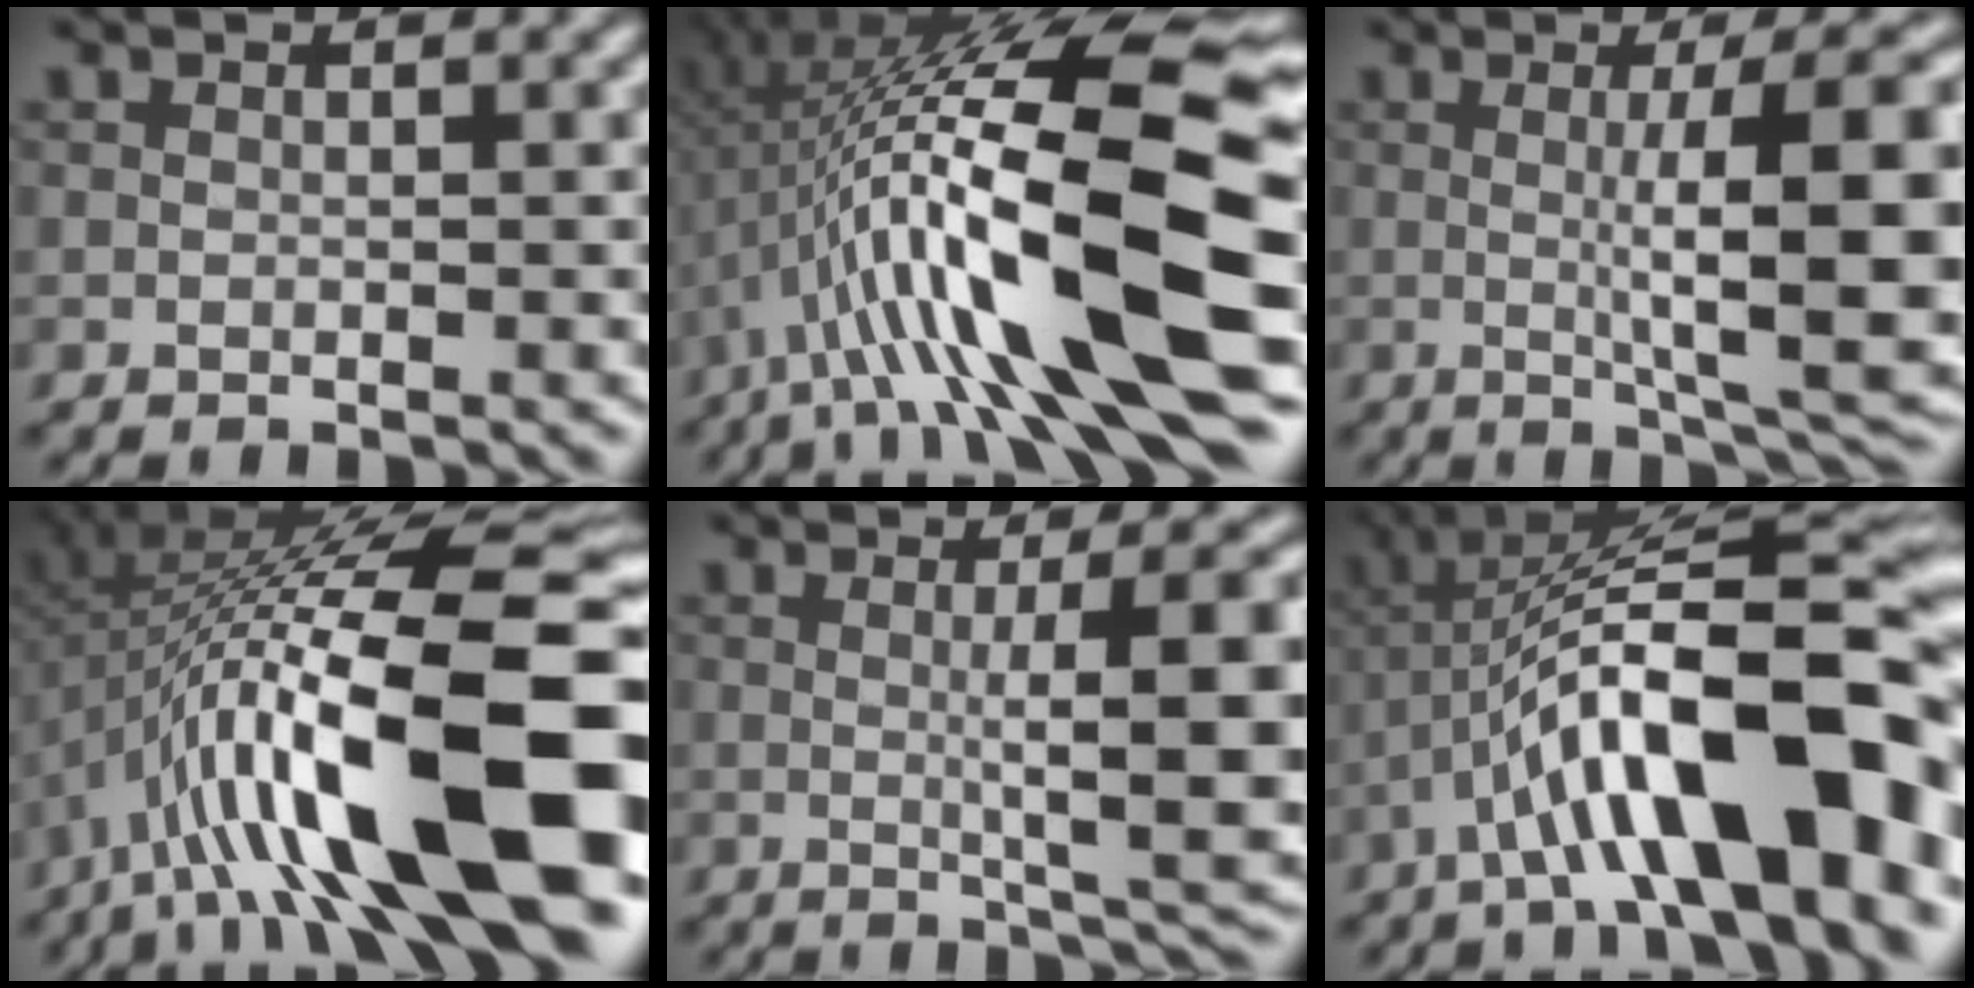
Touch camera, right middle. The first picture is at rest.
{"total": 15.5, "force": [-2.2, 3.8, 14.8], "torque": [-0.238, 0.043, -0.033]}
{"total": 11.0, "force": [-0.2, 2.0, 10.8], "torque": [-0.143, 0.008, 0.007]}
{"total": 17.8, "force": [-5.1, 5.2, 16.3], "torque": [-0.272, 0.046, -0.082]}
{"total": 8.9, "force": [-0.1, 1.6, 8.7], "torque": [-0.115, 0.010, 0.005]}
{"total": 13.1, "force": [-4.3, 3.4, 12.0], "torque": [-0.193, 0.029, -0.057]}